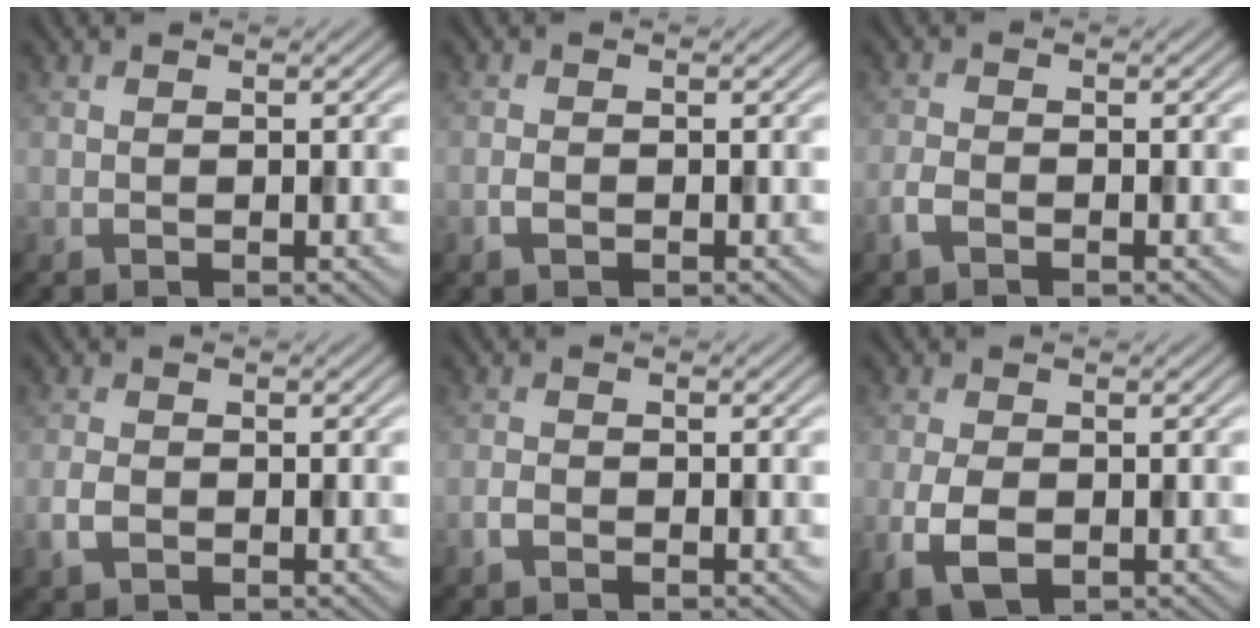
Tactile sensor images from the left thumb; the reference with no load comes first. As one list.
[{"total": 1.2, "force": [-0.6, 0.6, 0.9], "torque": [-0.018, 0.000, -0.012]}, {"total": 2.1, "force": [-1.3, 0.8, 1.4], "torque": [-0.034, -0.002, -0.032]}, {"total": 2.1, "force": [-1.0, 1.4, 1.4], "torque": [-0.034, -0.003, -0.022]}, {"total": 1.4, "force": [-1.0, 0.5, 0.7], "torque": [-0.016, 0.000, -0.024]}, {"total": 5.0, "force": [-1.6, 2.8, 3.9], "torque": [-0.094, -0.011, -0.030]}]